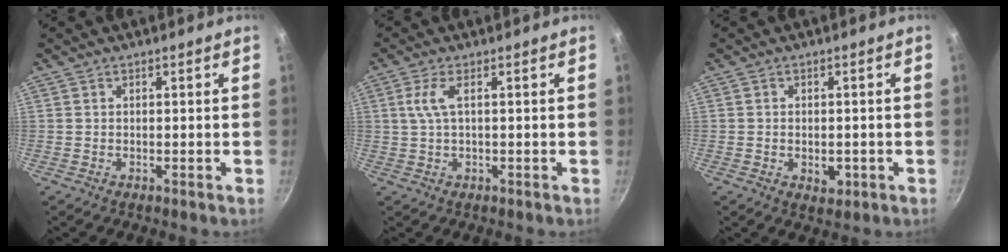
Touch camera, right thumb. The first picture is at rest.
{"total": 3.6, "force": [0.8, 0.8, 3.4], "torque": [-0.081, 0.004, 0.018]}
{"total": 3.4, "force": [-0.9, 2.1, 2.5], "torque": [-0.033, 0.000, -0.009]}